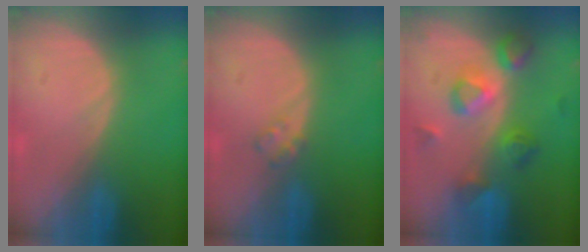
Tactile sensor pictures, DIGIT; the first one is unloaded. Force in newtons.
{"total": 1.7, "press": 1.7, "slide": 0.3}
{"total": 7.5, "press": 7.5, "slide": 0.9}